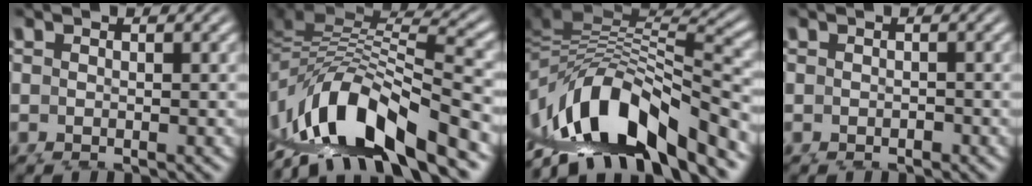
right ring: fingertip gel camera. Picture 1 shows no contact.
{"total": 10.2, "force": [-1.4, 6.6, 7.6], "torque": [-0.146, -0.018, -0.010]}
{"total": 11.9, "force": [-2.6, 8.1, 8.4], "torque": [-0.154, -0.013, -0.030]}
{"total": 0.6, "force": [-0.4, 0.4, -0.1], "torque": [0.008, -0.002, -0.008]}